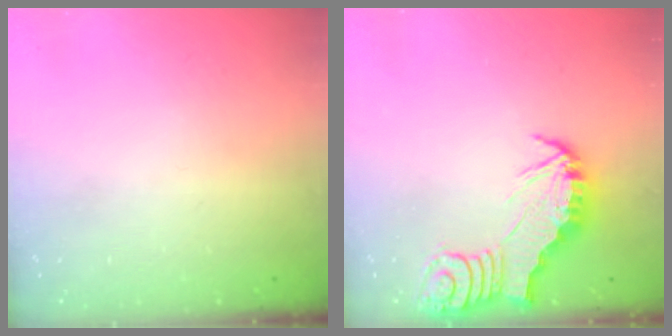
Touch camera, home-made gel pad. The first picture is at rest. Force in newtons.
{"total": 2.8, "press": 2.8, "slide": 0.3}